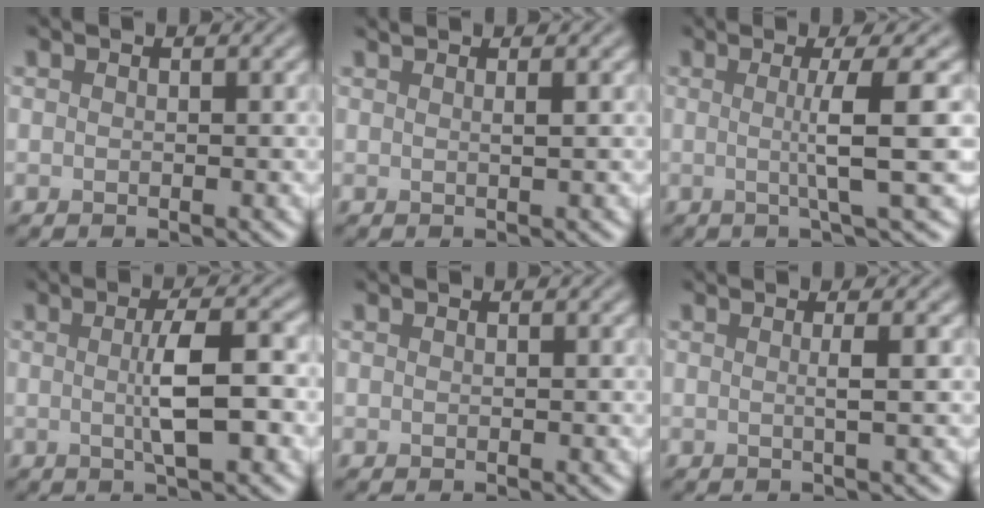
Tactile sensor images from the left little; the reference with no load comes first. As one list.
[{"total": 1.3, "force": [0.6, 0.4, 1.0], "torque": [-0.011, 0.002, 0.002]}, {"total": 5.0, "force": [0.2, 0.7, 5.0], "torque": [-0.077, 0.002, -0.003]}, {"total": 4.5, "force": [0.0, 0.8, 4.5], "torque": [-0.077, 0.004, -0.001]}, {"total": 0.0}, {"total": 1.8, "force": [0.0, 0.4, 1.7], "torque": [-0.027, 0.003, -0.007]}]